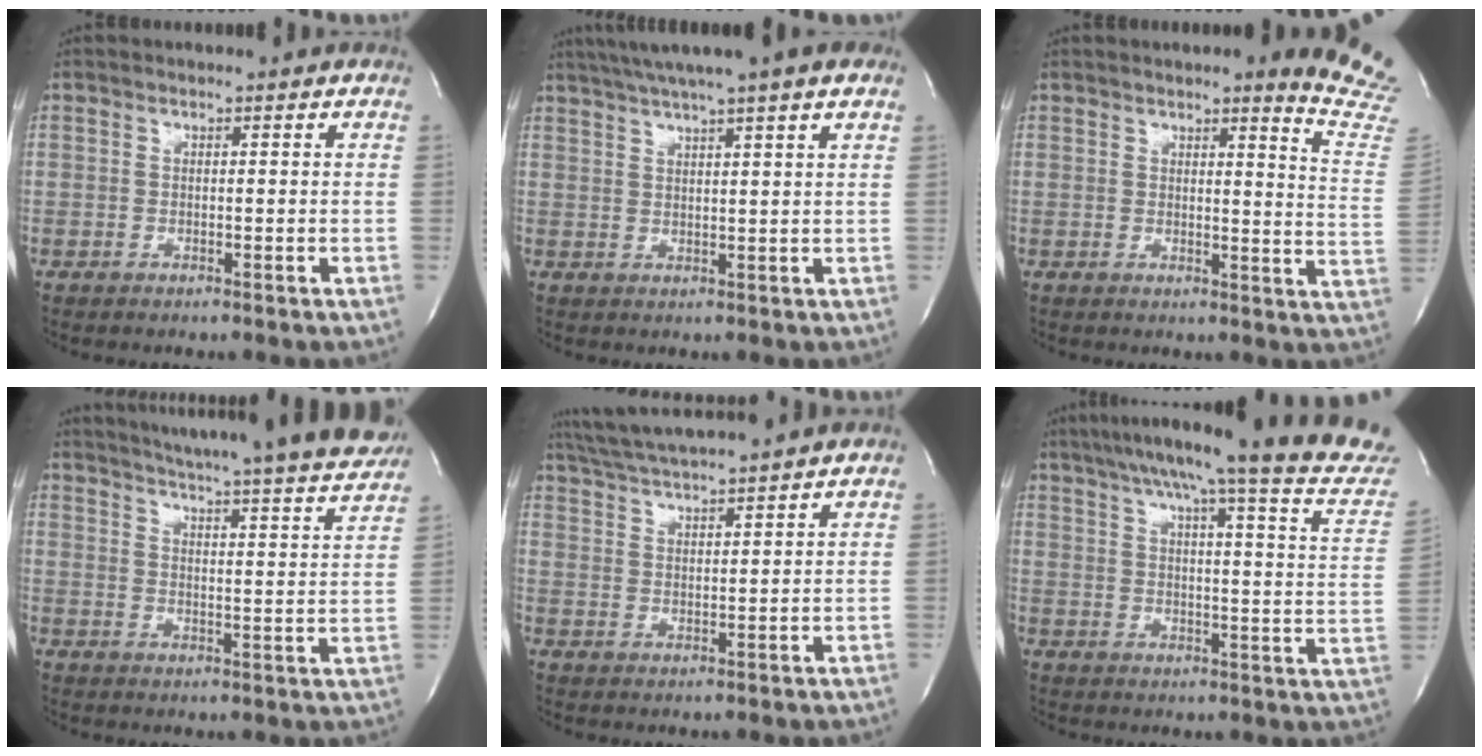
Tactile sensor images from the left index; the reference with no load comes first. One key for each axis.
{"total": 10.7, "fx": 8.2, "fy": -0.6, "fz": 6.8, "tx": -0.116, "ty": 0.034, "tz": 0.110}
{"total": 10.8, "fx": 9.7, "fy": -0.4, "fz": 4.6, "tx": -0.040, "ty": -0.090, "tz": 0.081}
{"total": 26.2, "fx": 24.1, "fy": 0.6, "fz": 10.3, "tx": -0.162, "ty": -0.071, "tz": 0.296}
{"total": 11.1, "fx": 10.2, "fy": -1.0, "fz": 4.3, "tx": -0.086, "ty": 0.022, "tz": 0.166}
{"total": 23.5, "fx": 20.7, "fy": -0.3, "fz": 11.1, "tx": -0.163, "ty": -0.062, "tz": 0.253}